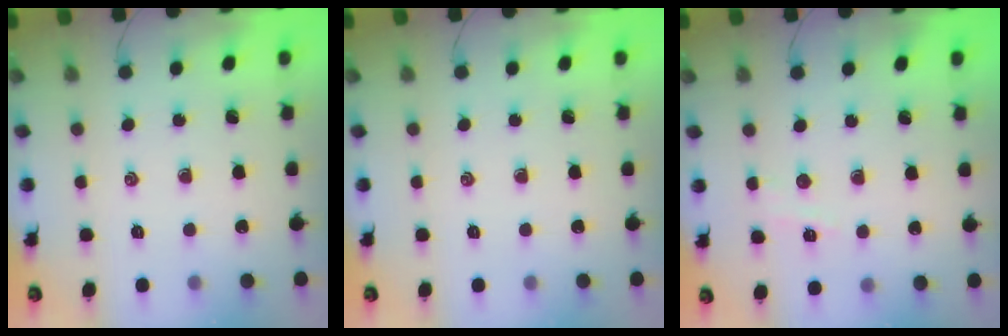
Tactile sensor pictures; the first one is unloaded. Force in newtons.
{"total": 0.0}
{"total": 3.4, "press": 3.3, "slide": 1.1}